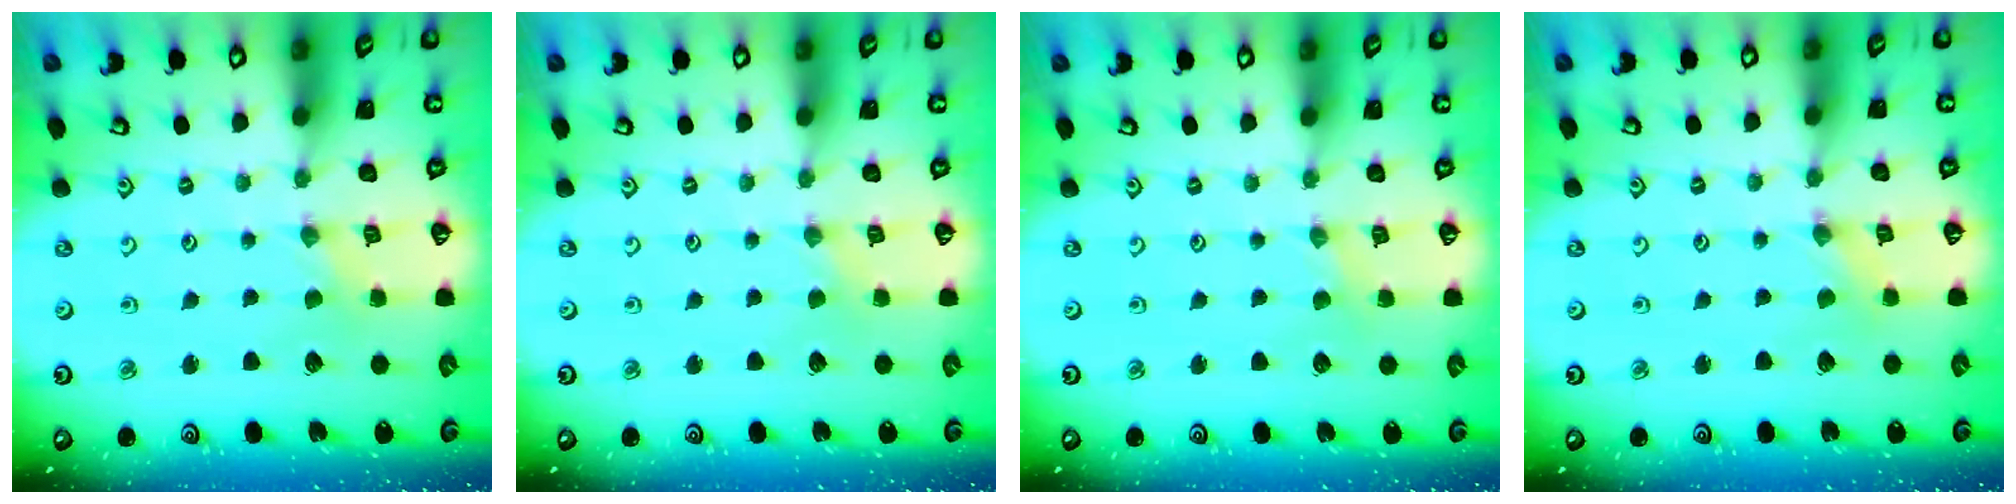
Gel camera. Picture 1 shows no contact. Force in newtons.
{"total": 0.0}
{"total": 0.0}
{"total": 0.0}